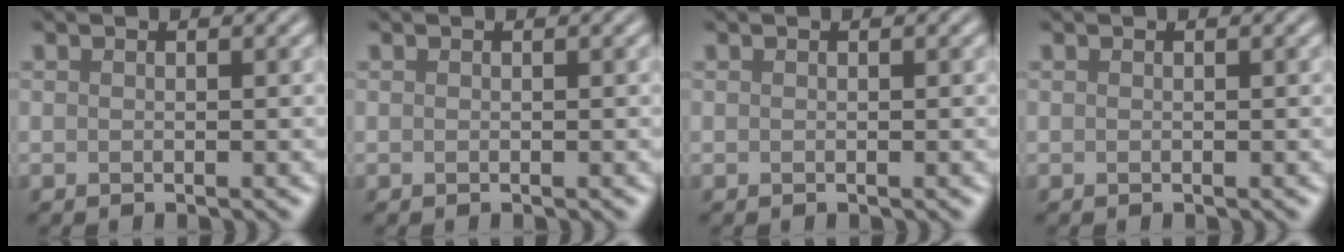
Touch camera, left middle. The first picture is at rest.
{"total": 0.0}
{"total": 0.0}
{"total": 0.0}